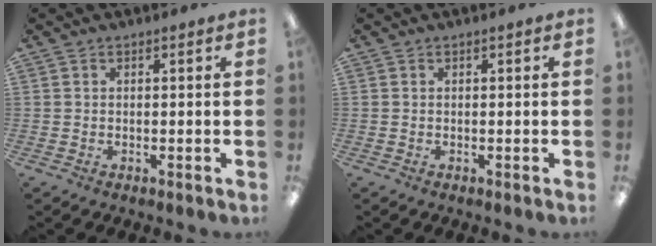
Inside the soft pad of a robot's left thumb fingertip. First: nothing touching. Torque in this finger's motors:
{"motor_torque": [0.00, 0.00, -0.05, 0.04, 0.00]}